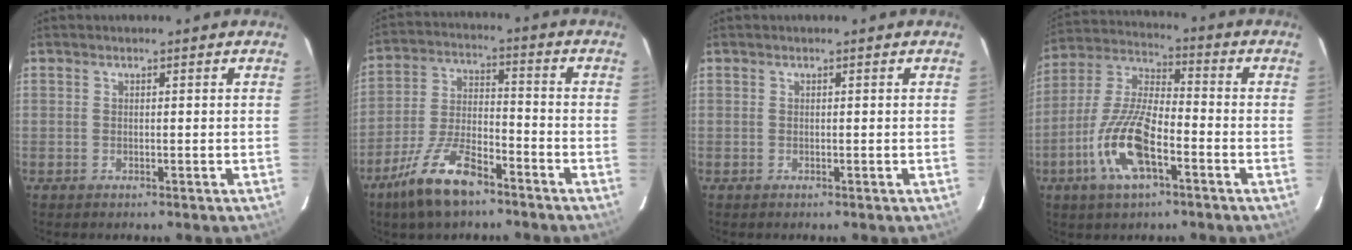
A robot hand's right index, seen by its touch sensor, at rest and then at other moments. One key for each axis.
{"total": 12.9, "fx": -8.9, "fy": 4.4, "fz": 8.3, "tx": -0.179, "ty": -0.008, "tz": -0.163}
{"total": 0.0}
{"total": 14.4, "fx": -6.2, "fy": 5.0, "fz": 12.0, "tx": -0.258, "ty": -0.005, "tz": -0.123}